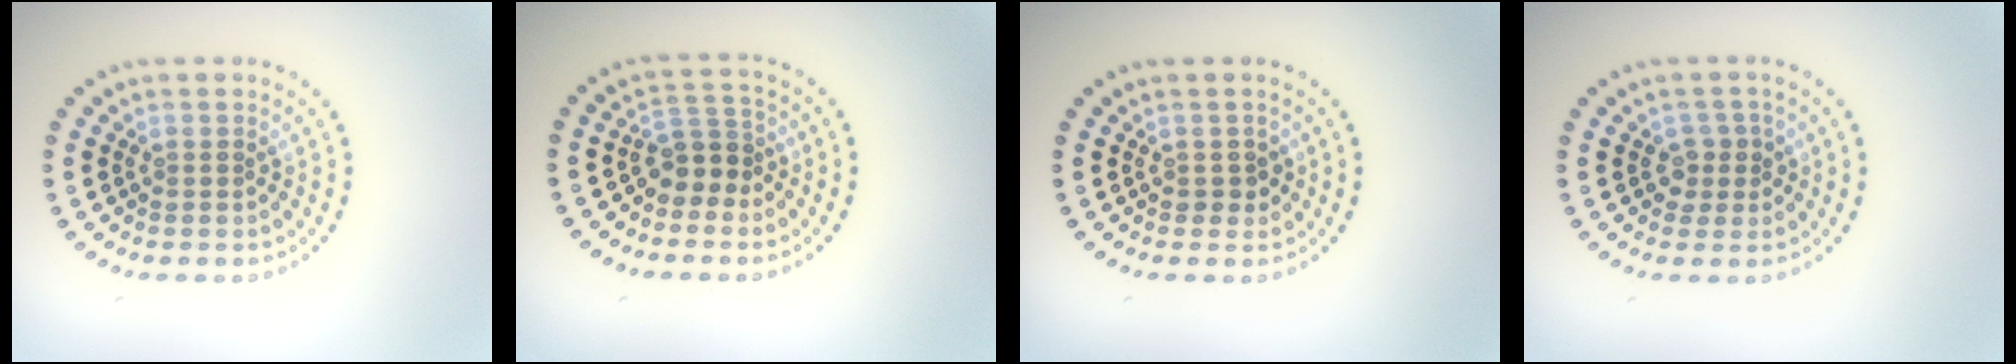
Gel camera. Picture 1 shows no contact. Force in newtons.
{"total": 2.6, "press": 2.2, "slide": 1.3}
{"total": 1.0, "press": 0.9, "slide": 0.4}
{"total": 1.8, "press": 1.4, "slide": 1.0}